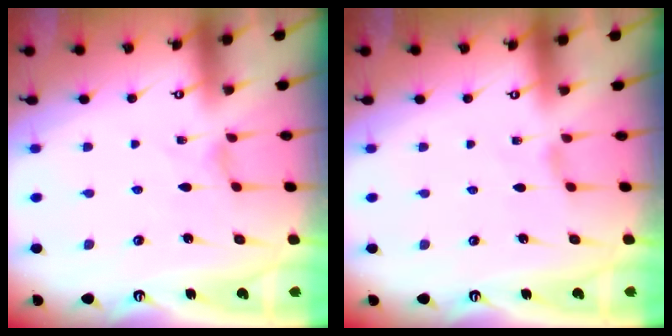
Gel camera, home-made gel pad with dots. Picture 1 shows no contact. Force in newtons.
{"total": 0.8, "press": 0.7, "slide": 0.4}